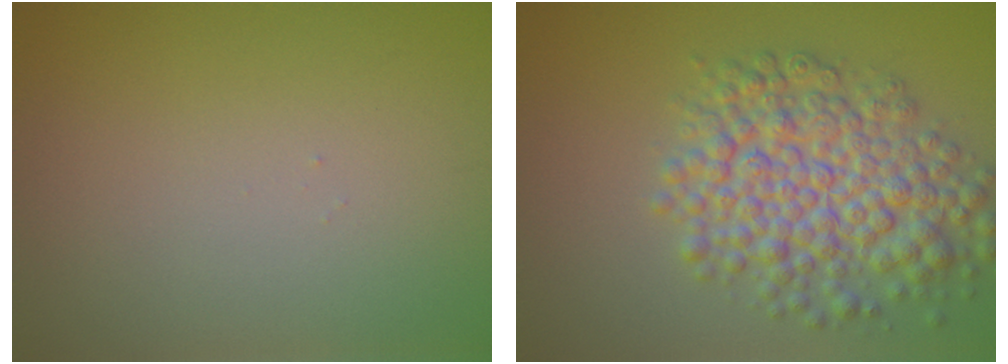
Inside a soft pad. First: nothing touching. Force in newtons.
{"total": 7.4, "press": 7.4, "slide": 0.2}